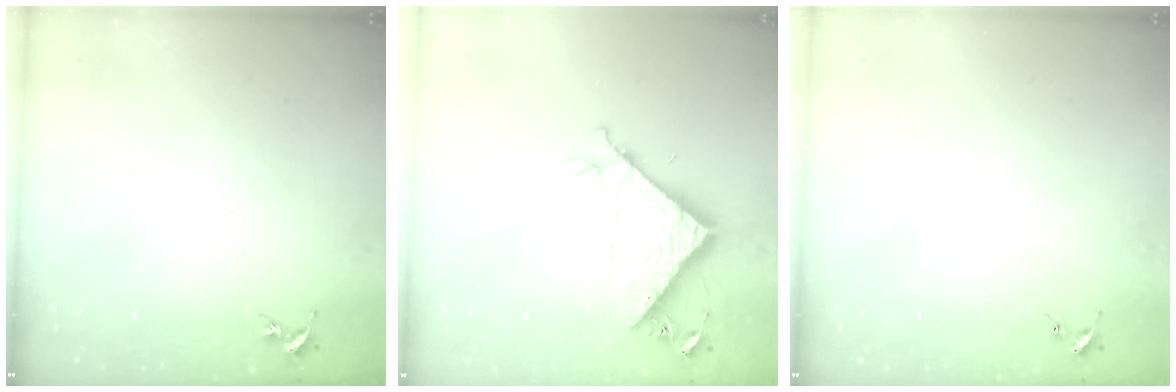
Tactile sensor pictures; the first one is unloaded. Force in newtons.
{"total": 8.3, "press": 8.3, "slide": 0.8}
{"total": 0.0}